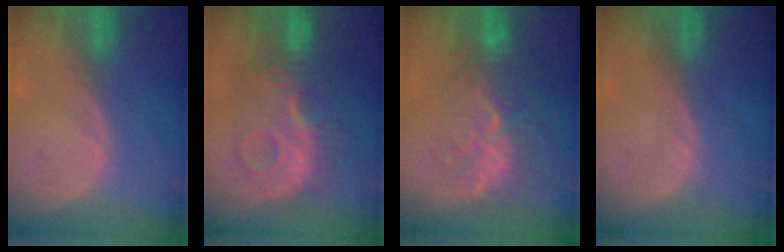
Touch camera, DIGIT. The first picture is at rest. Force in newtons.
{"total": 10.2, "press": 10.2, "slide": 0.4}
{"total": 9.1, "press": 8.4, "slide": 3.4}
{"total": 0.0}